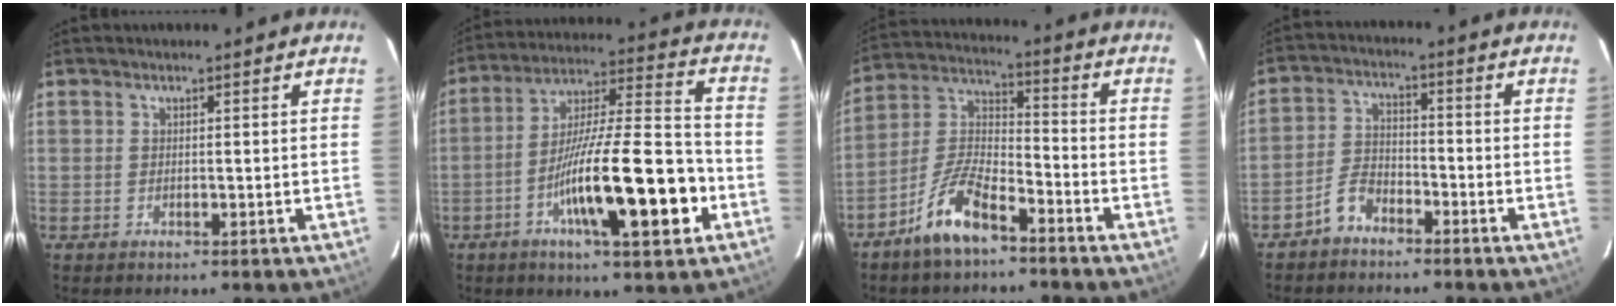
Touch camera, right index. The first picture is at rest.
{"total": 18.5, "force": [-6.4, 2.4, 17.2], "torque": [-0.292, 0.003, -0.099]}
{"total": 9.7, "force": [-6.7, 2.8, 6.4], "torque": [-0.142, -0.002, -0.133]}
{"total": 4.5, "force": [-3.4, 2.4, 1.8], "torque": [-0.039, 0.007, -0.069]}